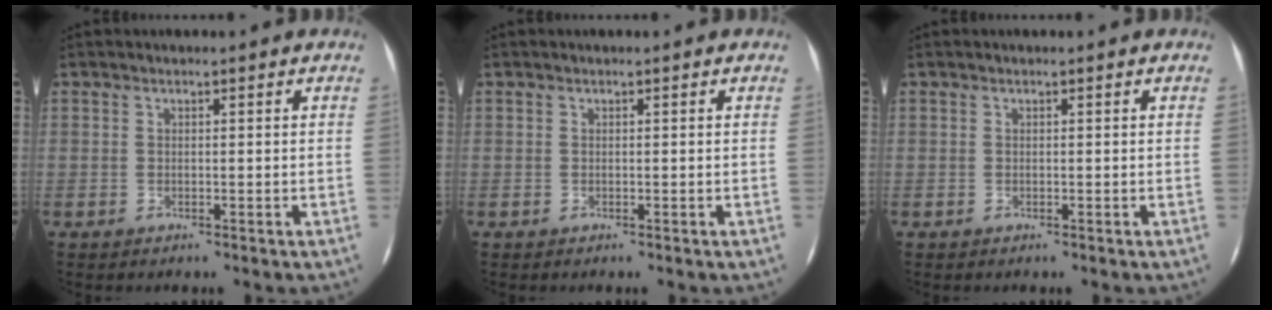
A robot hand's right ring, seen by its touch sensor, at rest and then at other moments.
{"total": 0.0}
{"total": 0.0}